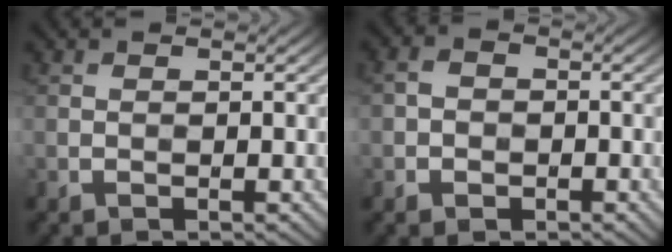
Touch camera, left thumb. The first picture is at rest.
{"total": 2.2, "force": [-0.8, 1.8, 0.9], "torque": [-0.017, -0.001, -0.022]}